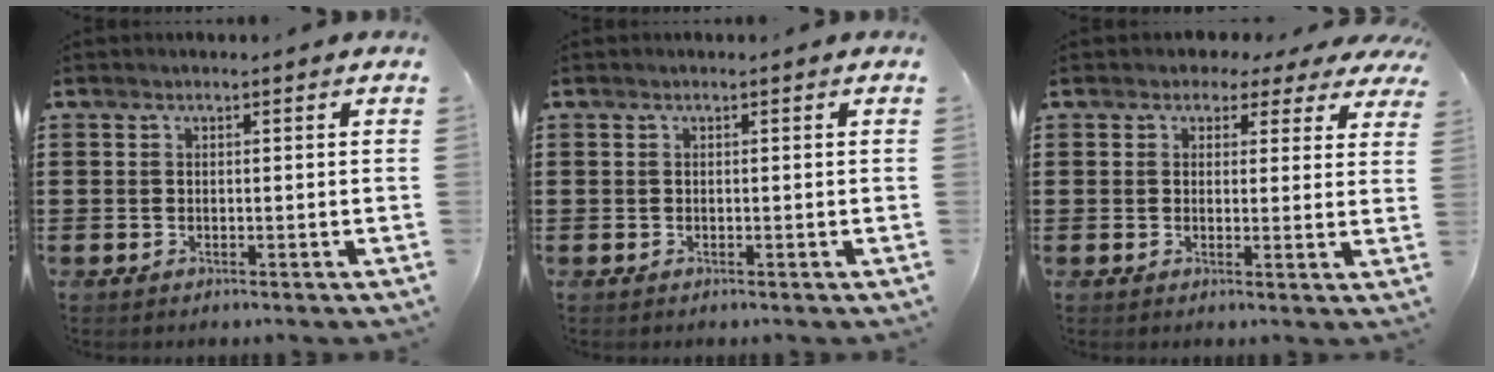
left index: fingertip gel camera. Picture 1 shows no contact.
{"total": 0.0}
{"total": 2.4, "force": [1.8, 1.6, 0.6], "torque": [-0.016, 0.000, 0.029]}